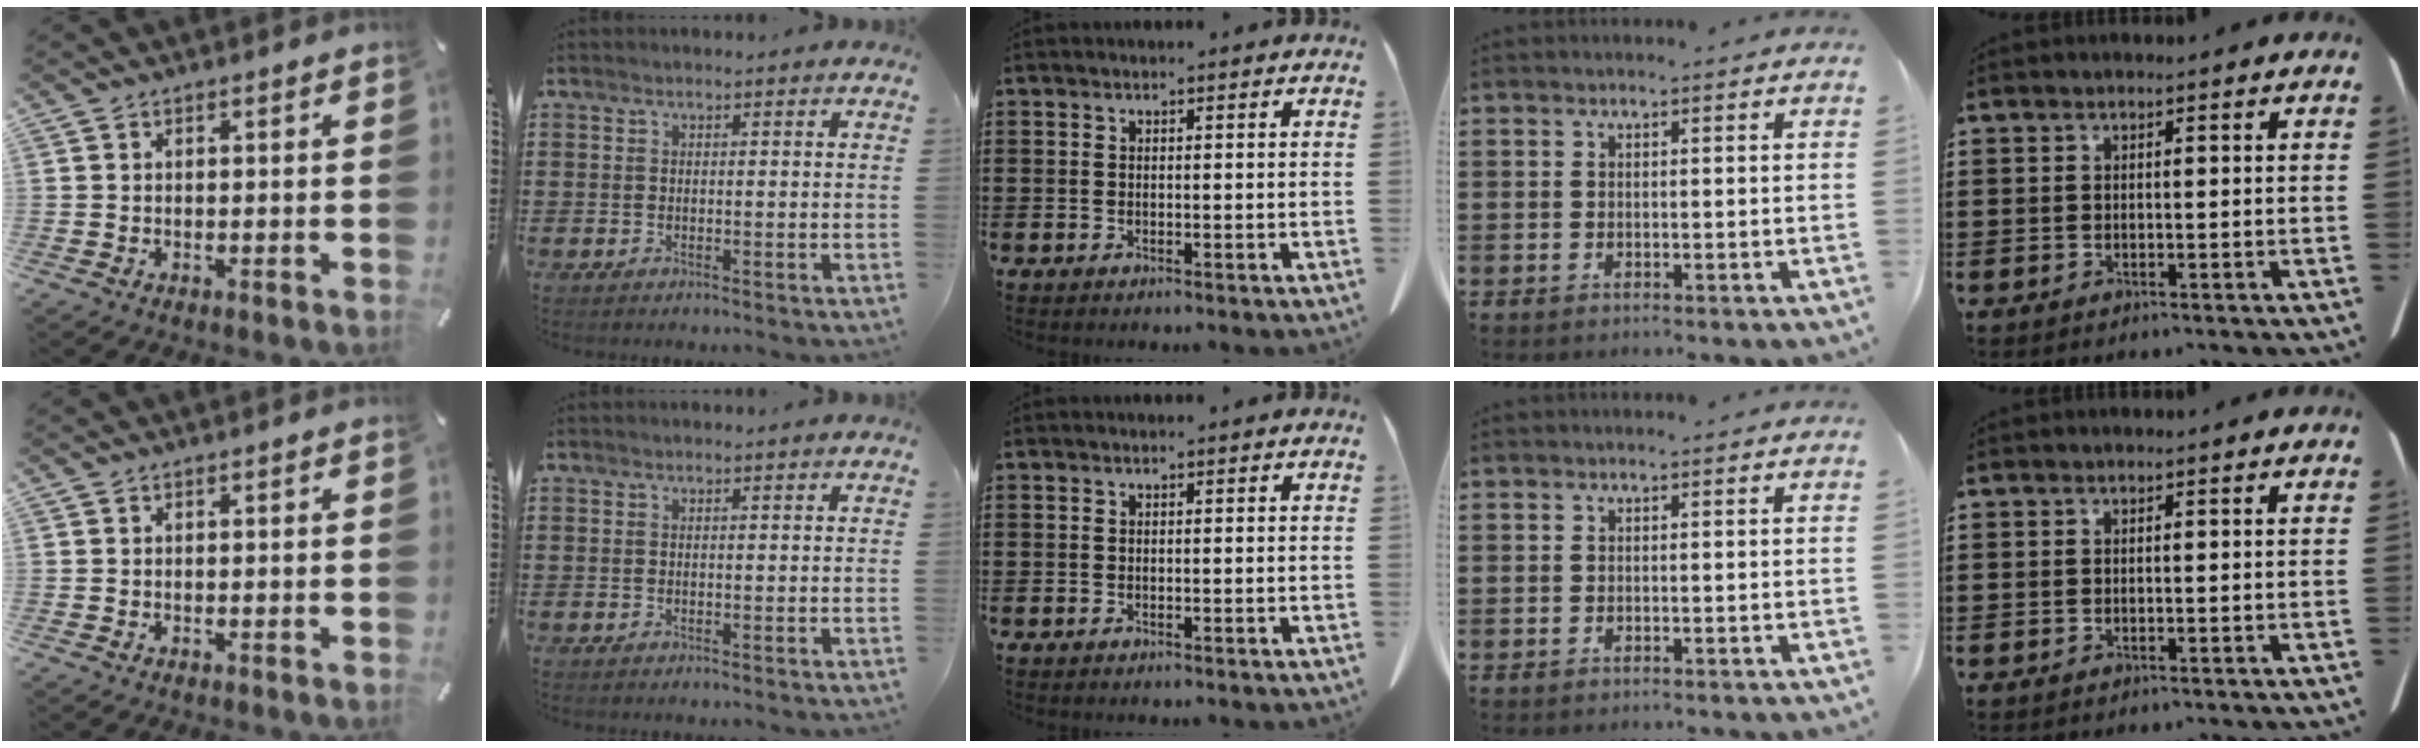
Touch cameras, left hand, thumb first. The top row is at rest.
{}